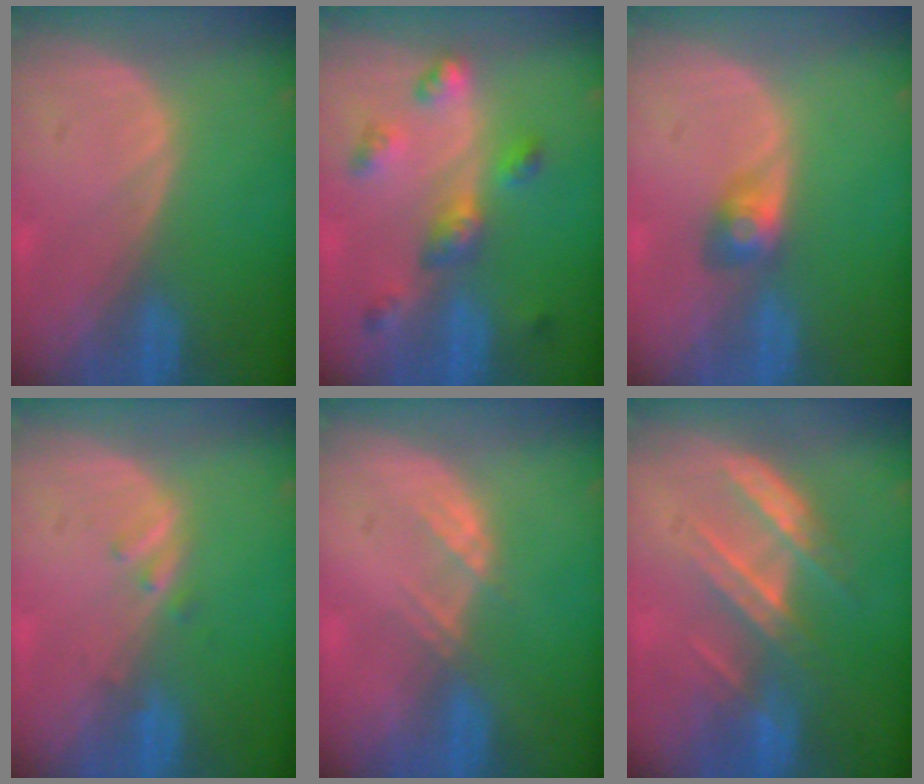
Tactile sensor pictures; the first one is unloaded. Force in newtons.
{"total": 6.5, "press": 5.8, "slide": 2.8}
{"total": 3.1, "press": 2.7, "slide": 1.5}
{"total": 1.4, "press": 1.4, "slide": 0.2}
{"total": 2.3, "press": 2.1, "slide": 0.7}
{"total": 7.4, "press": 6.7, "slide": 3.3}